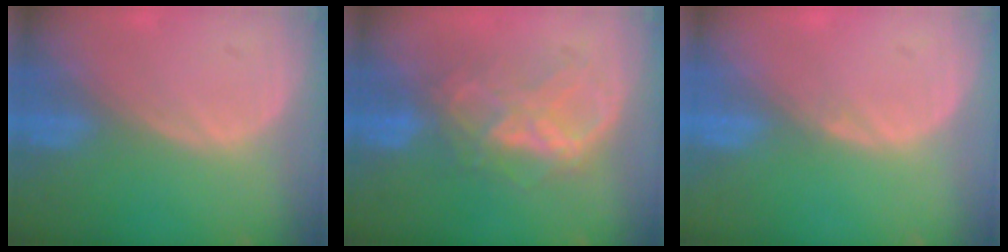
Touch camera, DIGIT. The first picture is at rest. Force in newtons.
{"total": 6.6, "press": 6.6, "slide": 0.3}
{"total": 0.6, "press": 0.4, "slide": 0.5}